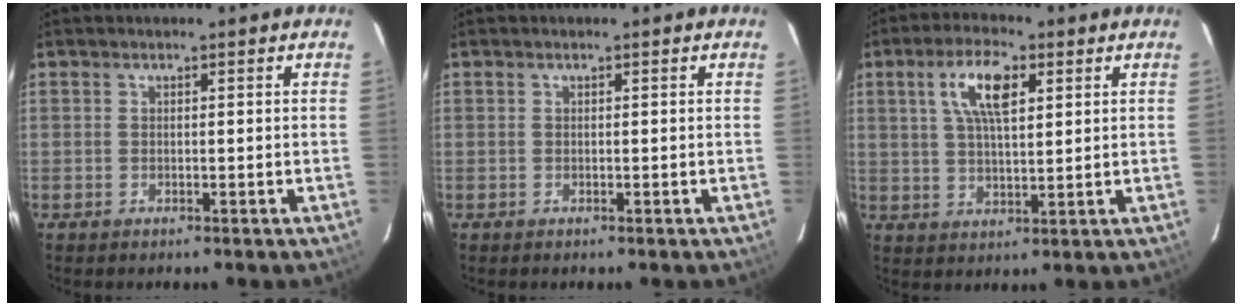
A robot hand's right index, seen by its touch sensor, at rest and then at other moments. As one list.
[{"total": 0.0}, {"total": 8.7, "force": [3.4, 3.2, 7.3], "torque": [-0.137, 0.013, 0.063]}]